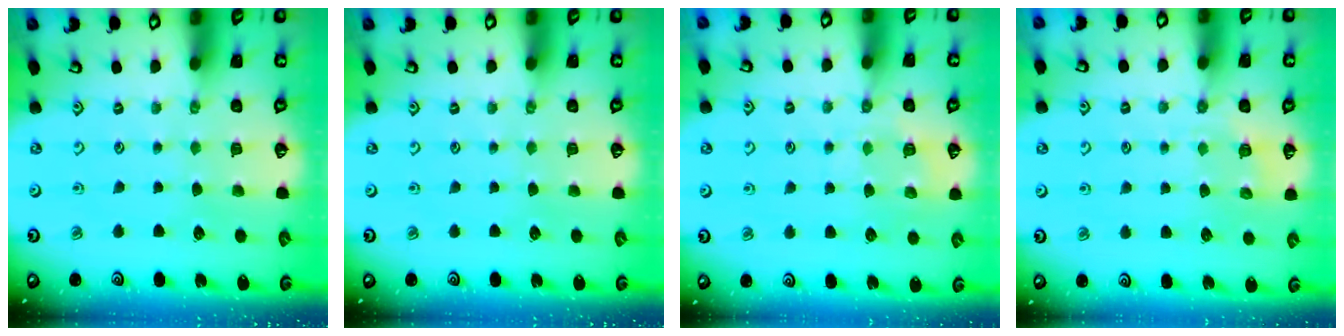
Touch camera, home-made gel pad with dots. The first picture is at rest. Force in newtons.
{"total": 0.0}
{"total": 6.3, "press": 6.2, "slide": 0.6}
{"total": 4.8, "press": 4.6, "slide": 1.3}